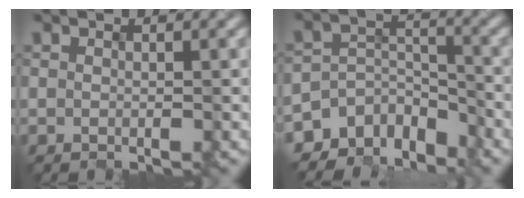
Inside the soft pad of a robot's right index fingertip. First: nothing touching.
{"total": 5.7, "force": [-5.0, 2.6, 0.5], "torque": [0.006, -0.006, -0.088]}